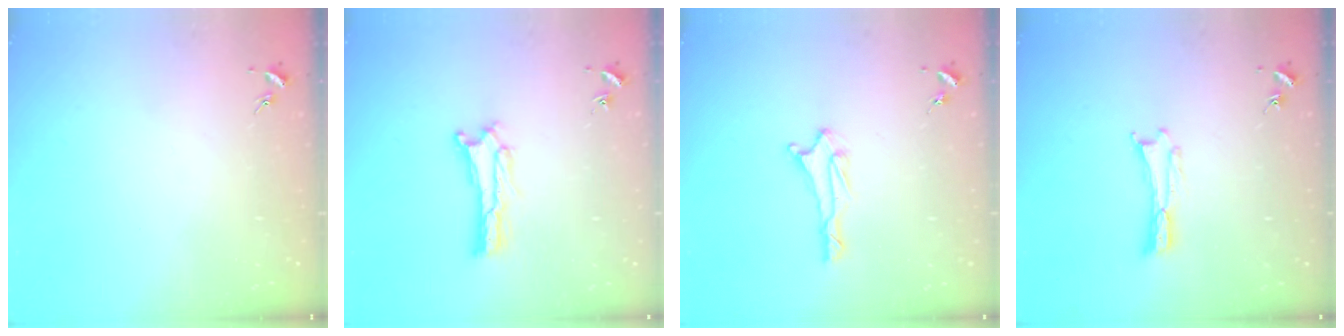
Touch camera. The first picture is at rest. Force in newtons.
{"total": 0.6, "press": 0.5, "slide": 0.2}
{"total": 1.7, "press": 1.6, "slide": 0.6}
{"total": 0.0}